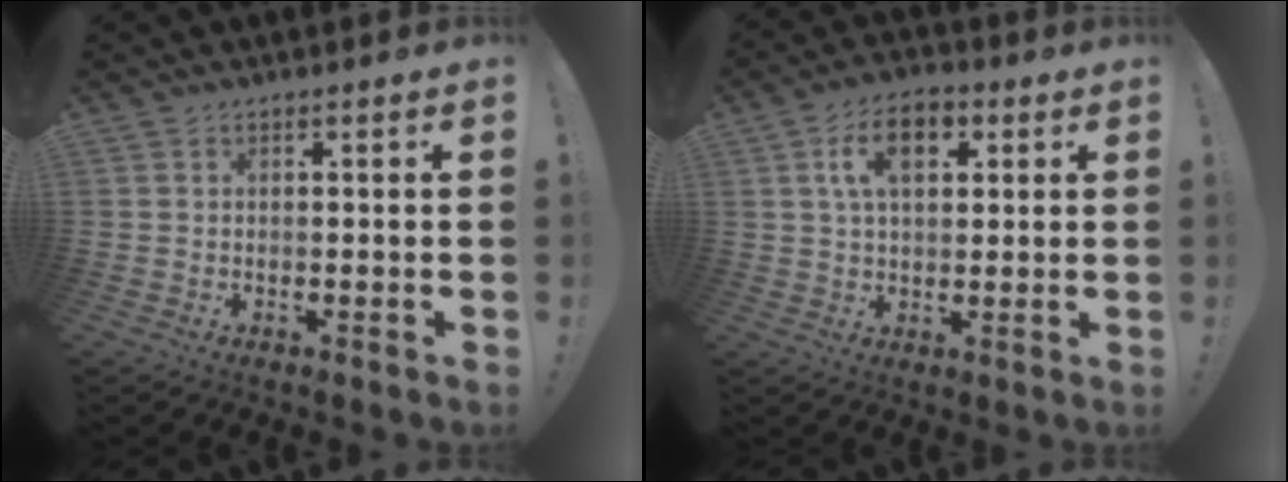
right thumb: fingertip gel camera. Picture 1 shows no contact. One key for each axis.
{"total": 10.7, "fx": 3.8, "fy": 6.1, "fz": 7.9, "tx": -0.128, "ty": 0.010, "tz": 0.068}